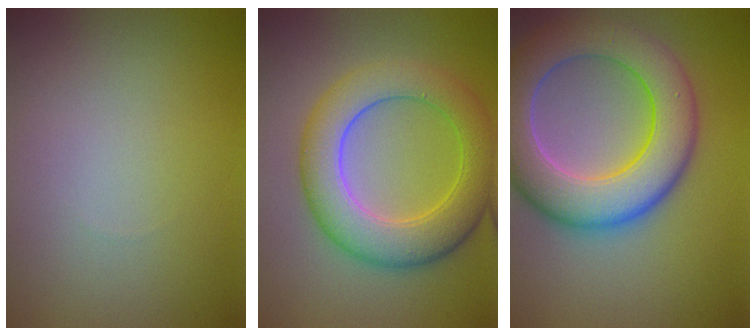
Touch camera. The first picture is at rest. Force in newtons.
{"total": 7.1, "press": 7.1, "slide": 0.1}
{"total": 9.5, "press": 9.5, "slide": 0.7}